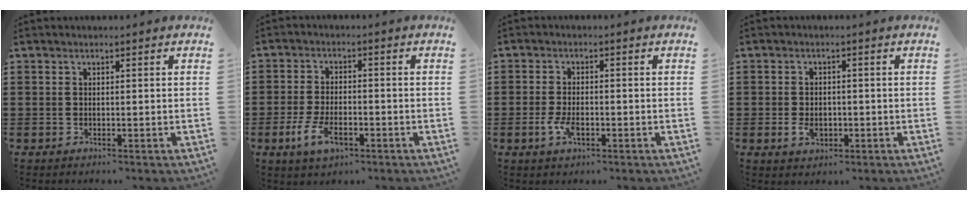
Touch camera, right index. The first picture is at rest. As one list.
[{"total": 5.3, "force": [-2.2, 2.5, 4.1], "torque": [-0.095, -0.003, -0.046]}, {"total": 3.6, "force": [-1.3, 1.4, 3.0], "torque": [-0.075, -0.008, -0.027]}, {"total": 2.8, "force": [-0.7, 1.8, 2.0], "torque": [-0.041, -0.002, -0.011]}]